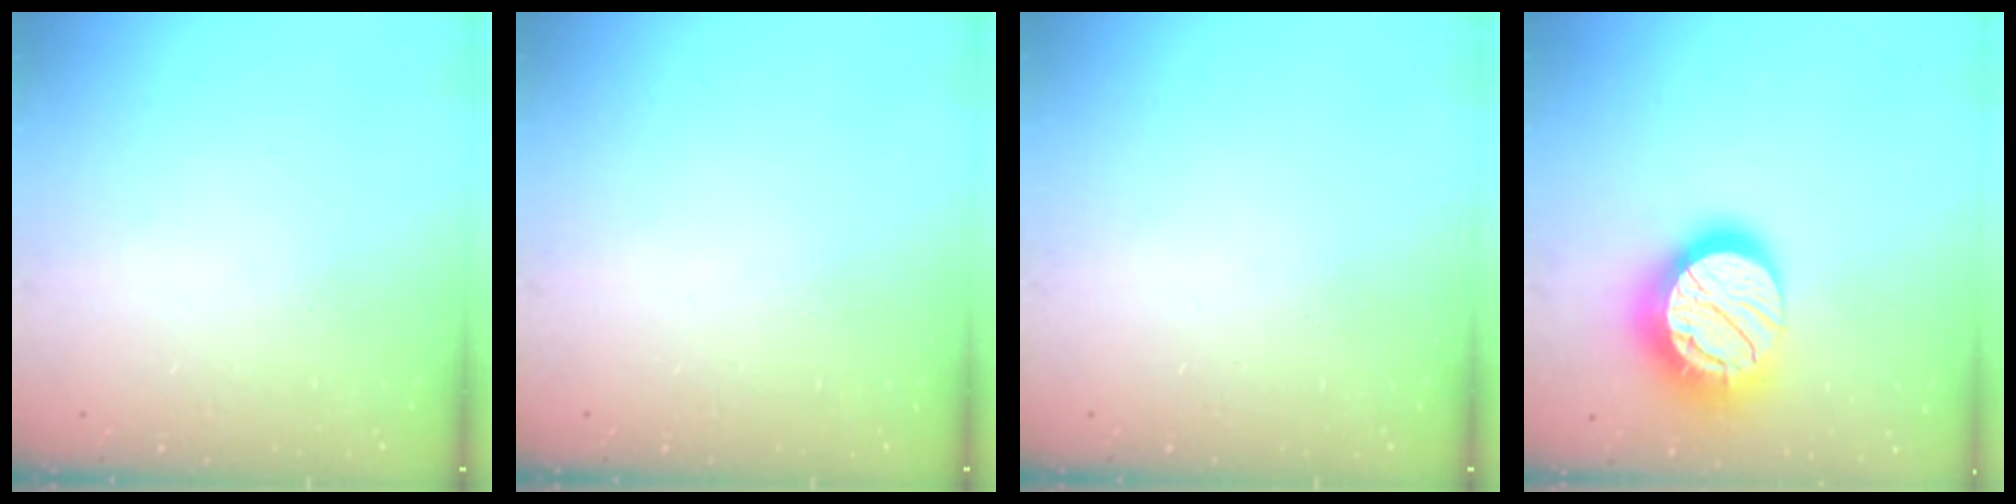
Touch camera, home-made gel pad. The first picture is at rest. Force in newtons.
{"total": 0.0}
{"total": 0.0}
{"total": 20.6, "press": 20.5, "slide": 1.4}